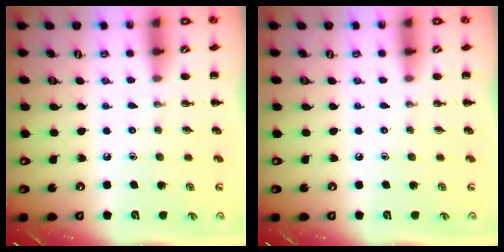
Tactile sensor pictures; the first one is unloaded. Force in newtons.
{"total": 0.0}